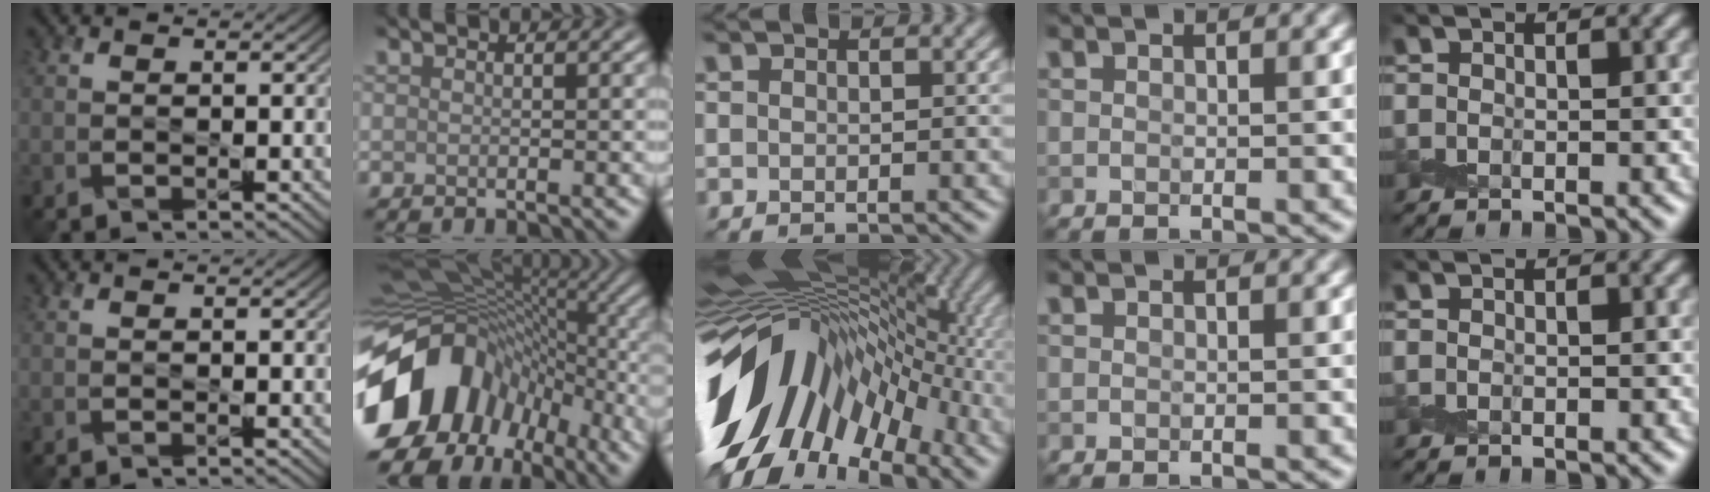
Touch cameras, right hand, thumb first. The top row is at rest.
{"index": {"total": 15.2, "force": [-5.4, 11.0, 8.9], "torque": [-0.170, -0.003, -0.101]}, "middle": {"total": 15.1, "force": [-2.7, 9.2, 11.7], "torque": [-0.209, 0.028, -0.059]}}